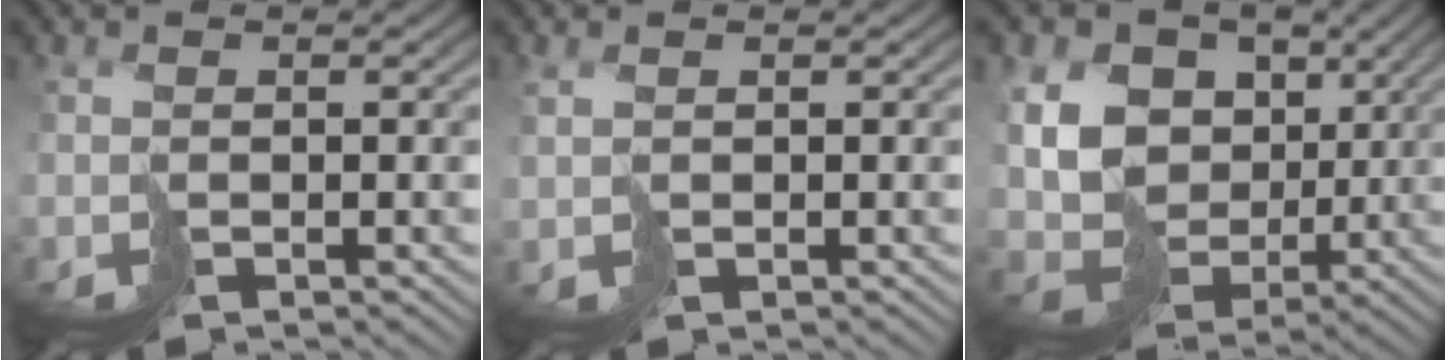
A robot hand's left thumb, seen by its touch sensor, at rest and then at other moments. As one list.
[{"total": 0.8, "force": [0.8, 0.2, 0.2], "torque": [-0.008, 0.001, 0.019]}, {"total": 14.1, "force": [3.8, 11.4, 7.3], "torque": [-0.203, 0.018, 0.082]}]